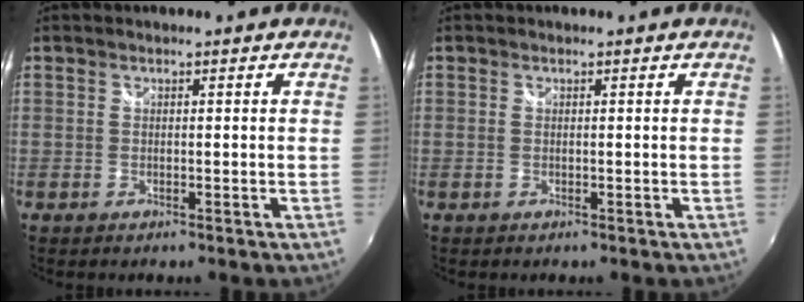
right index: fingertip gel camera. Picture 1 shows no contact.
{"total": 0.0}